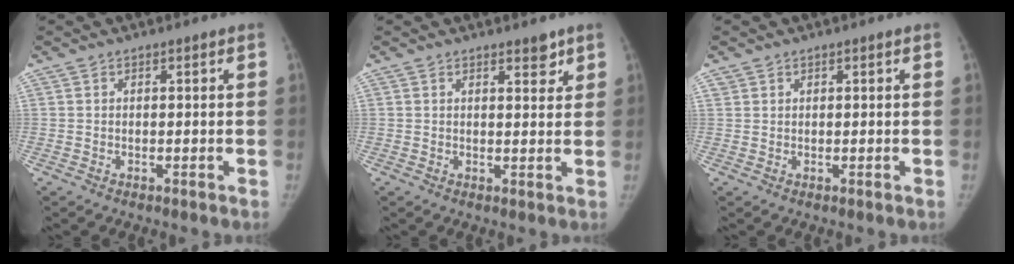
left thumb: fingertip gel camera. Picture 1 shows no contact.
{"total": 2.8, "force": [2.0, 1.1, 1.6], "torque": [-0.010, -0.013, 0.027]}
{"total": 0.7, "force": [0.4, 0.5, -0.3], "torque": [0.017, -0.002, 0.004]}